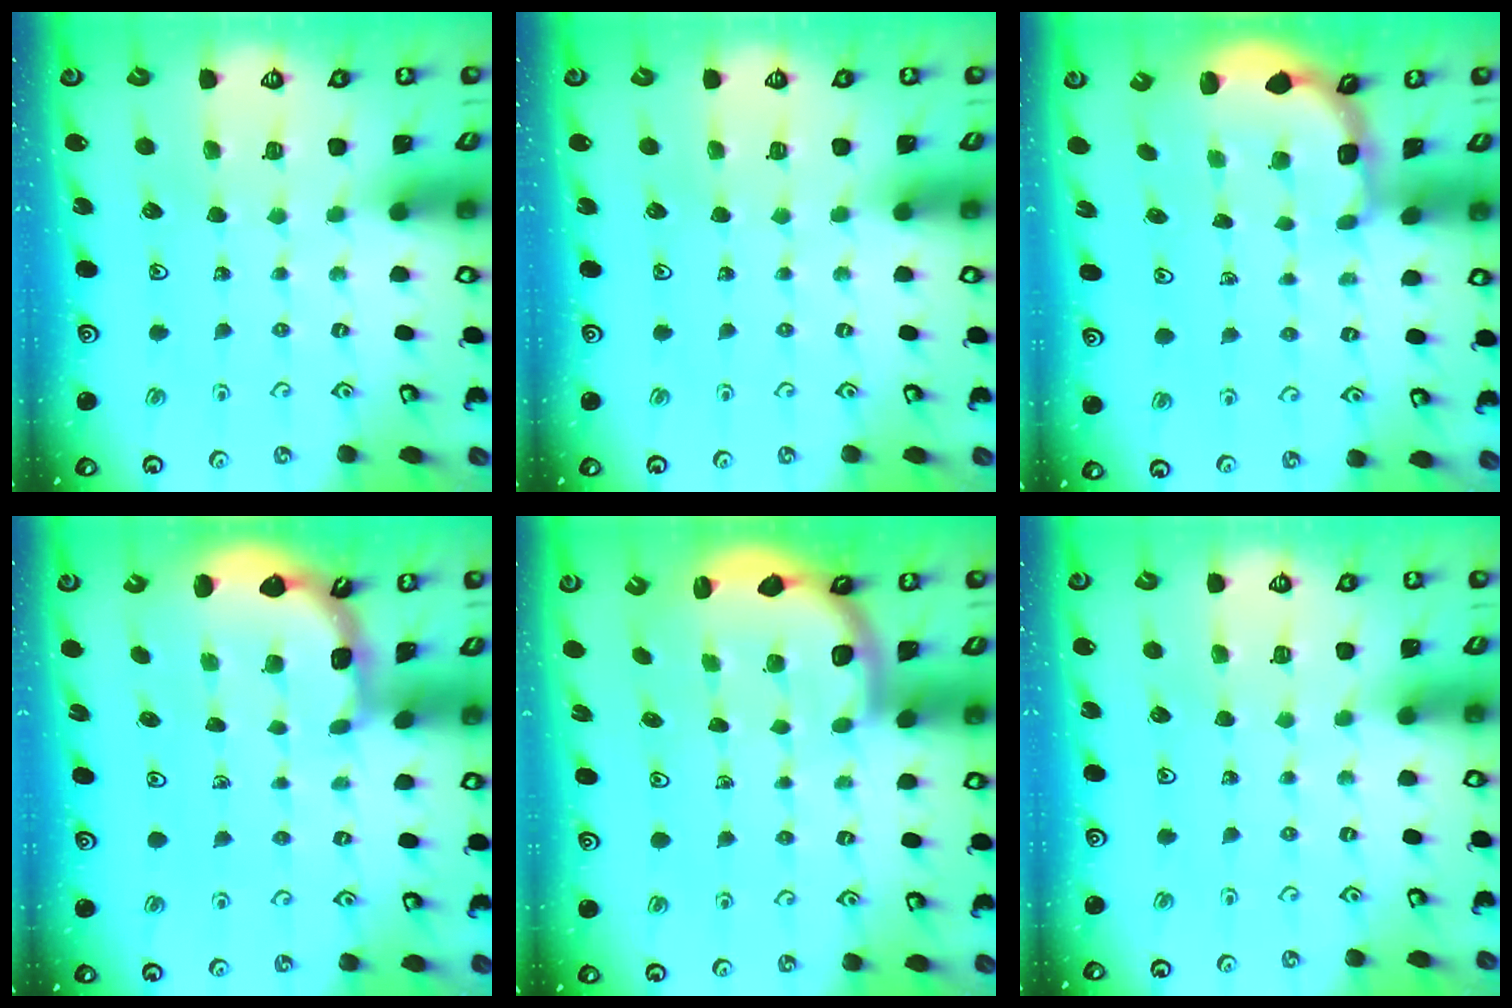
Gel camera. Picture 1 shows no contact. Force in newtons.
{"total": 0.0}
{"total": 2.5, "press": 1.9, "slide": 1.6}
{"total": 2.1, "press": 2.1, "slide": 0.2}
{"total": 2.6, "press": 2.6, "slide": 0.7}
{"total": 0.0}